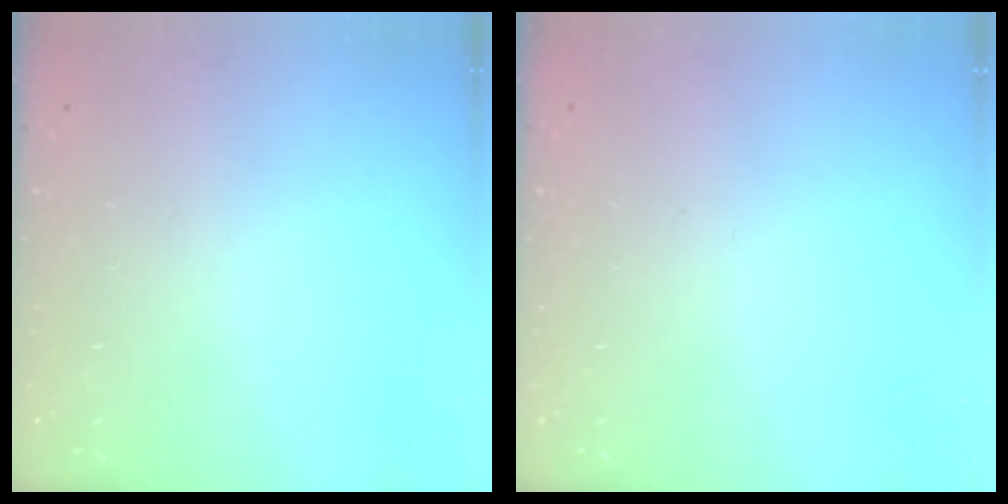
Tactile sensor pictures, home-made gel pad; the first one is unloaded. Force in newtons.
{"total": 0.0}